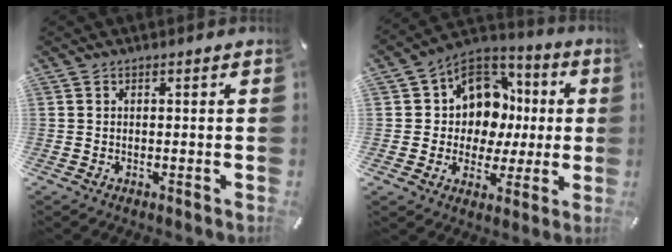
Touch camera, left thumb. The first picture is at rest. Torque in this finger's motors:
{"motor_torque": [2.07, 2.61, 0.36, -0.06, 0.08]}